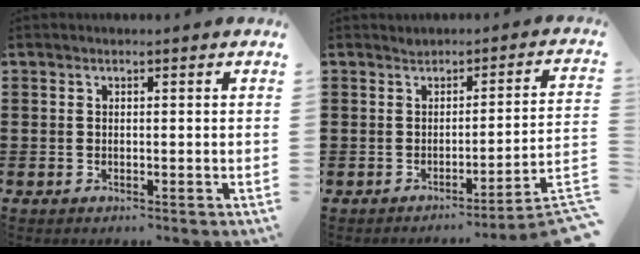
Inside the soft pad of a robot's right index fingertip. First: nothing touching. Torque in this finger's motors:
{"motor_torque": [1.31, -0.83, 0.24, 0.02]}